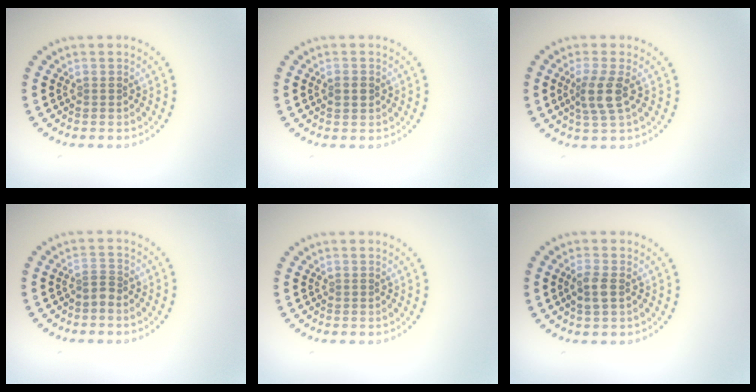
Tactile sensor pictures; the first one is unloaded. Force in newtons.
{"total": 1.2, "press": 1.2, "slide": 0.2}
{"total": 2.8, "press": 2.3, "slide": 1.7}
{"total": 1.2, "press": 0.8, "slide": 0.9}
{"total": 0.0}
{"total": 1.9, "press": 1.8, "slide": 0.4}